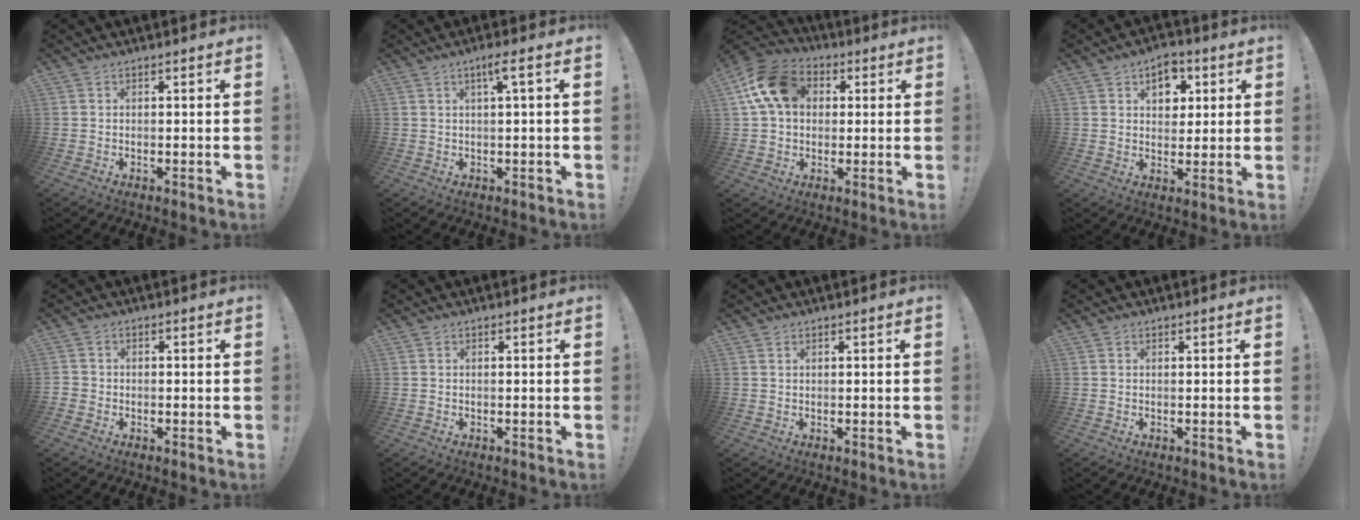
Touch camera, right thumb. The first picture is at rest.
{"total": 4.1, "force": [1.3, 0.0, 3.9], "torque": [-0.067, -0.001, 0.013]}
{"total": 15.0, "force": [4.0, 11.2, 9.2], "torque": [-0.159, 0.004, 0.081]}
{"total": 8.3, "force": [3.6, 6.2, 4.3], "torque": [-0.048, -0.013, 0.064]}
{"total": 1.7, "force": [-0.8, 1.4, 0.6], "torque": [-0.009, 0.006, -0.013]}
{"total": 0.0}
{"total": 0.5, "force": [0.4, 0.3, 0.2], "torque": [0.002, -0.002, 0.007]}
{"total": 0.0}